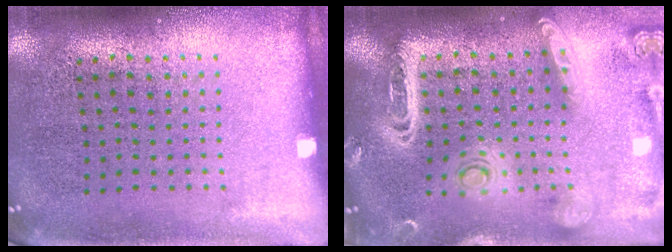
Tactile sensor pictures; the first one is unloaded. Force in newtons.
{"total": 2.9, "press": 2.5, "slide": 1.6}